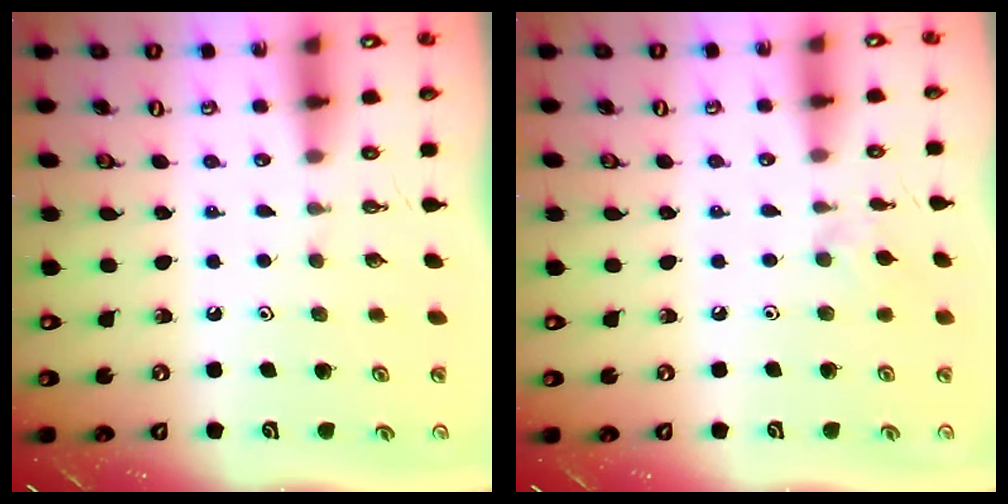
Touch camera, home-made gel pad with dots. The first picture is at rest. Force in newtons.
{"total": 4.1, "press": 4.0, "slide": 0.6}